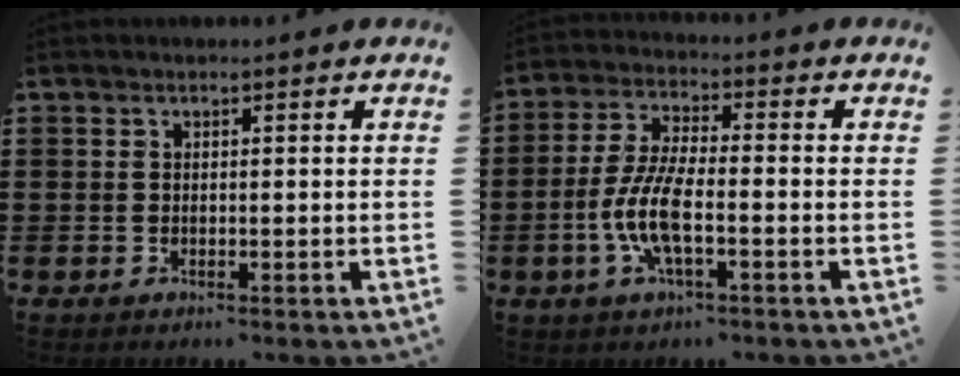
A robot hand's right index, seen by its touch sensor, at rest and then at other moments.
{"total": 8.0, "force": [-2.4, 2.4, 7.2], "torque": [-0.169, -0.016, -0.049]}